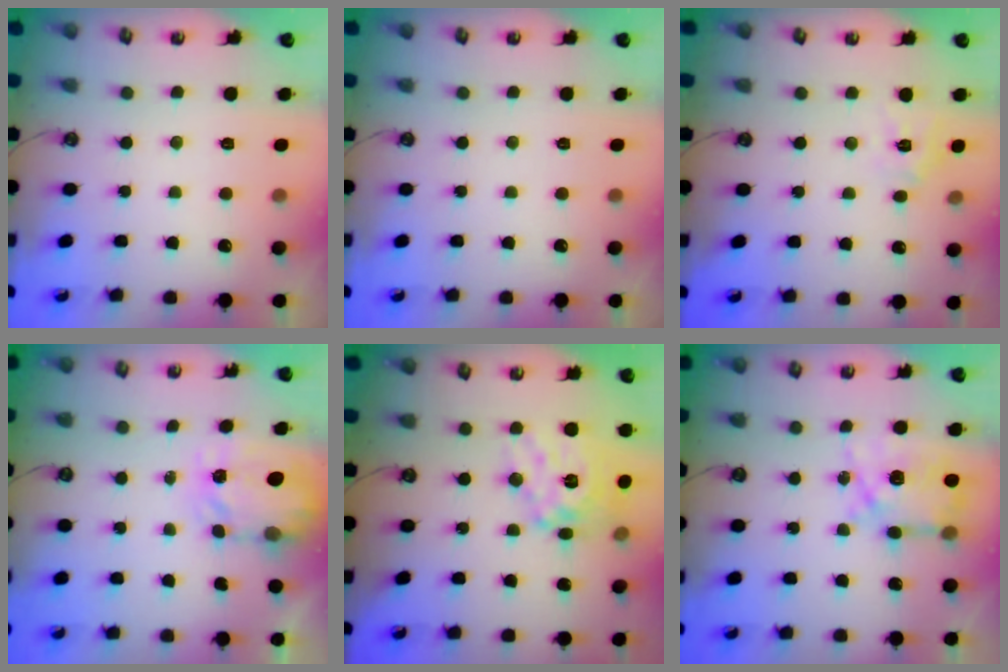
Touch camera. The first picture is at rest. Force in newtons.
{"total": 0.0}
{"total": 7.7, "press": 7.7, "slide": 0.5}
{"total": 3.7, "press": 3.6, "slide": 0.5}
{"total": 16.3, "press": 16.2, "slide": 1.5}
{"total": 10.1, "press": 10.0, "slide": 0.6}